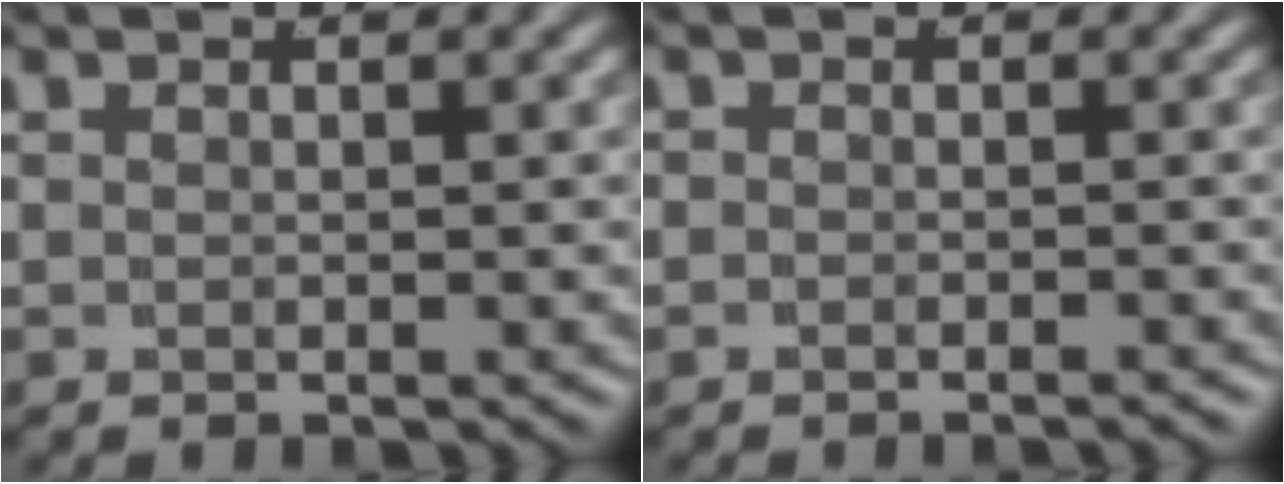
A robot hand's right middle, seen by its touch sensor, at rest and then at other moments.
{"total": 1.0, "force": [-1.0, 0.3, 0.1], "torque": [-0.001, -0.005, -0.016]}